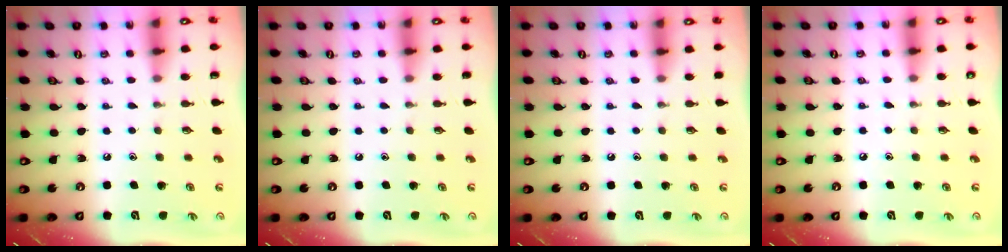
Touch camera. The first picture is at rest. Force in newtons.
{"total": 0.0}
{"total": 1.9, "press": 1.9, "slide": 0.1}
{"total": 3.2, "press": 3.2, "slide": 0.5}